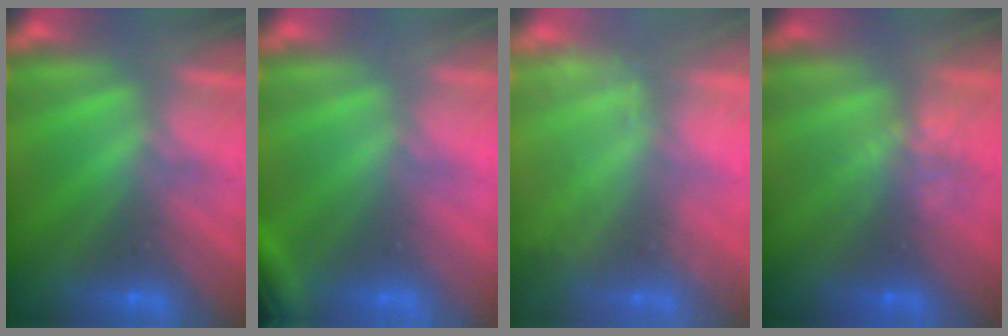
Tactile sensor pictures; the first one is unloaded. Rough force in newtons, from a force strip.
{"total": 3.7}
{"total": 2.2}
{"total": 3.8}